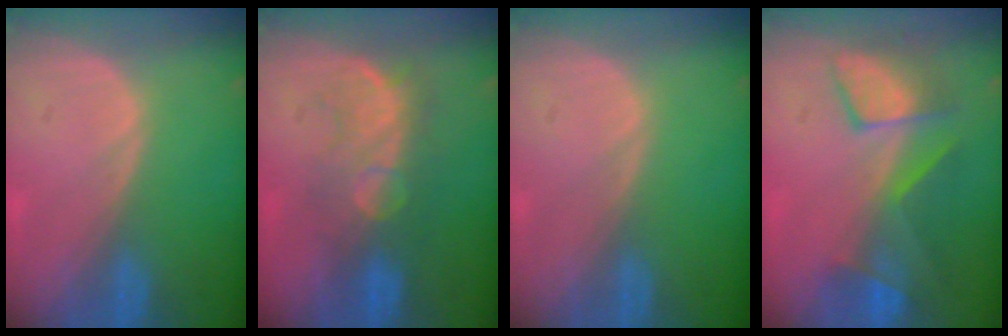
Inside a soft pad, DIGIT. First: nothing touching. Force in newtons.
{"total": 8.1, "press": 7.7, "slide": 2.3}
{"total": 0.0}
{"total": 7.8, "press": 7.6, "slide": 1.6}